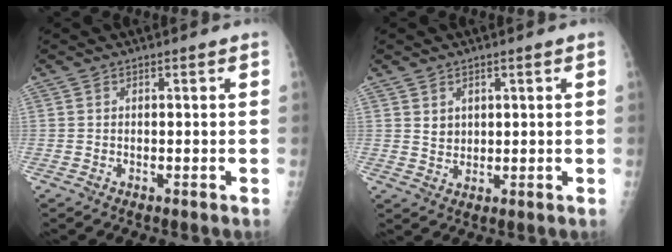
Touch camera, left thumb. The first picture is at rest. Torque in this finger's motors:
{"motor_torque": [-0.32, -0.12, 0.19, -0.06, -0.01]}